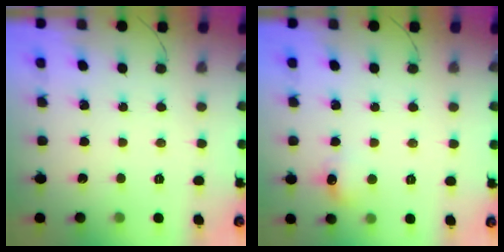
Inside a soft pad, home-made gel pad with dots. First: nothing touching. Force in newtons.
{"total": 7.4, "press": 7.3, "slide": 1.3}